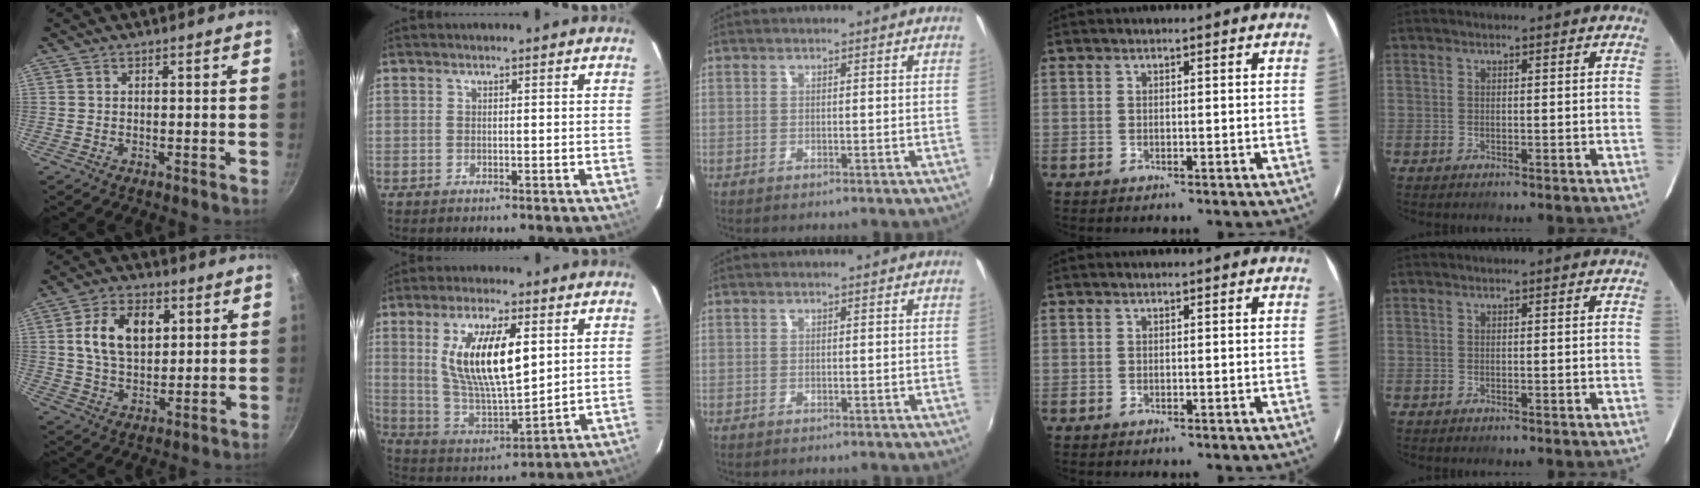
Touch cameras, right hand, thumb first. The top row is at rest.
{"thumb": {"total": 11.8, "force": [2.9, 7.6, 8.5], "torque": [-0.130, -0.001, 0.048]}, "index": {"total": 16.1, "force": [4.6, 5.5, 14.4], "torque": [-0.271, -0.003, 0.096]}}